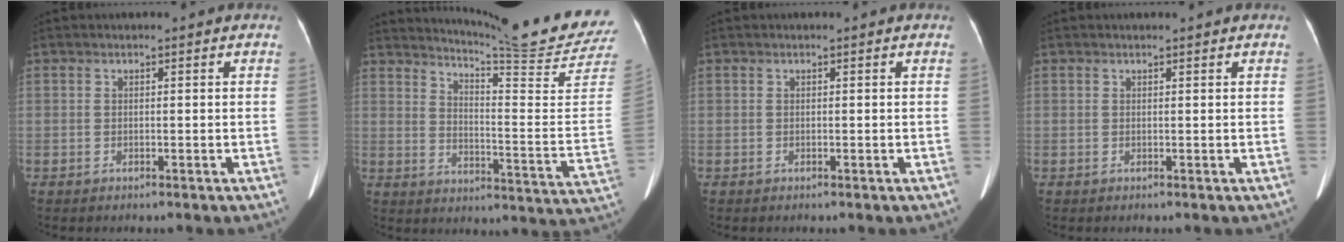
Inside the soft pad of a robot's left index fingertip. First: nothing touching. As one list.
[{"total": 19.8, "force": [18.4, -1.9, 7.1], "torque": [-0.120, -0.121, 0.232]}, {"total": 0.0}, {"total": 1.0, "force": [0.9, 0.0, 0.3], "torque": [-0.010, 0.006, 0.013]}]